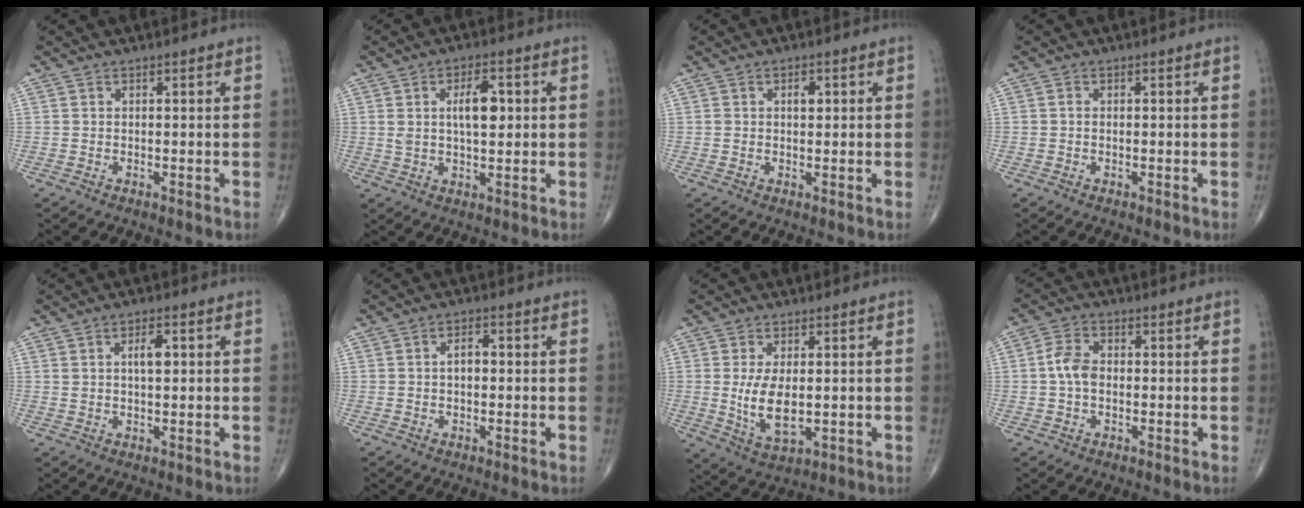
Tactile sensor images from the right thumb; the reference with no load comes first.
{"total": 7.0, "force": [1.5, 3.2, 6.1], "torque": [-0.095, -0.002, 0.025]}
{"total": 2.0, "force": [0.5, 1.2, 1.5], "torque": [-0.019, 0.001, 0.007]}
{"total": 0.5, "force": [-0.1, 0.4, 0.3], "torque": [-0.003, 0.002, -0.006]}
{"total": 3.7, "force": [0.9, 1.6, 3.2], "torque": [-0.050, 0.000, 0.015]}
{"total": 2.7, "force": [0.0, 1.6, 2.2], "torque": [-0.032, 0.009, -0.003]}
{"total": 8.3, "force": [-0.1, 4.2, 7.1], "torque": [-0.133, -0.016, 0.008]}
{"total": 4.9, "force": [-0.3, 3.3, 3.7], "torque": [-0.075, 0.014, -0.012]}